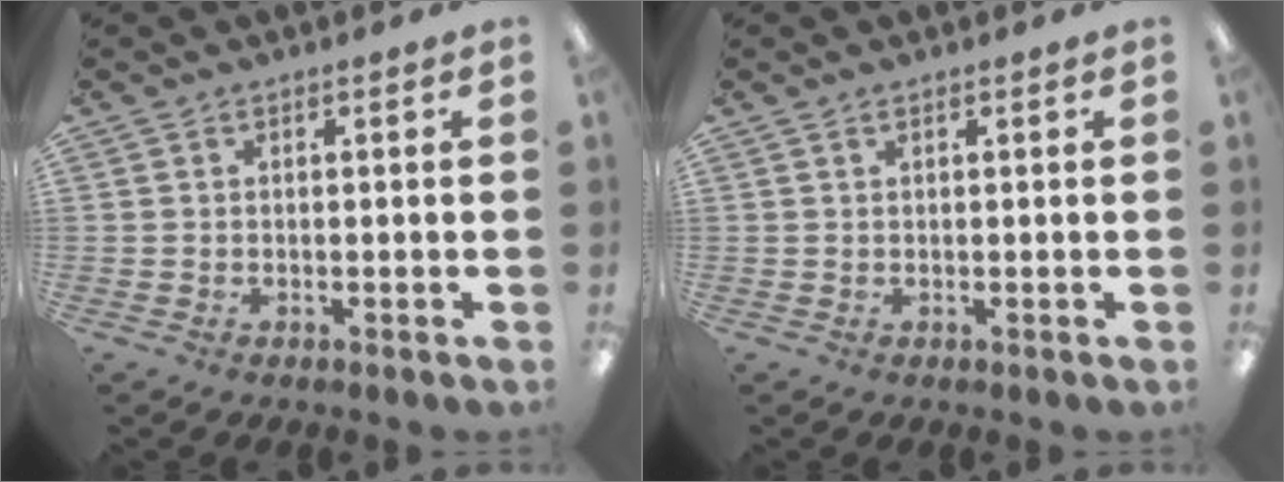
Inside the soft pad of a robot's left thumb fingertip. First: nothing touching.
{"total": 0.8, "force": [0.5, 0.2, 0.6], "torque": [-0.013, 0.002, 0.008]}